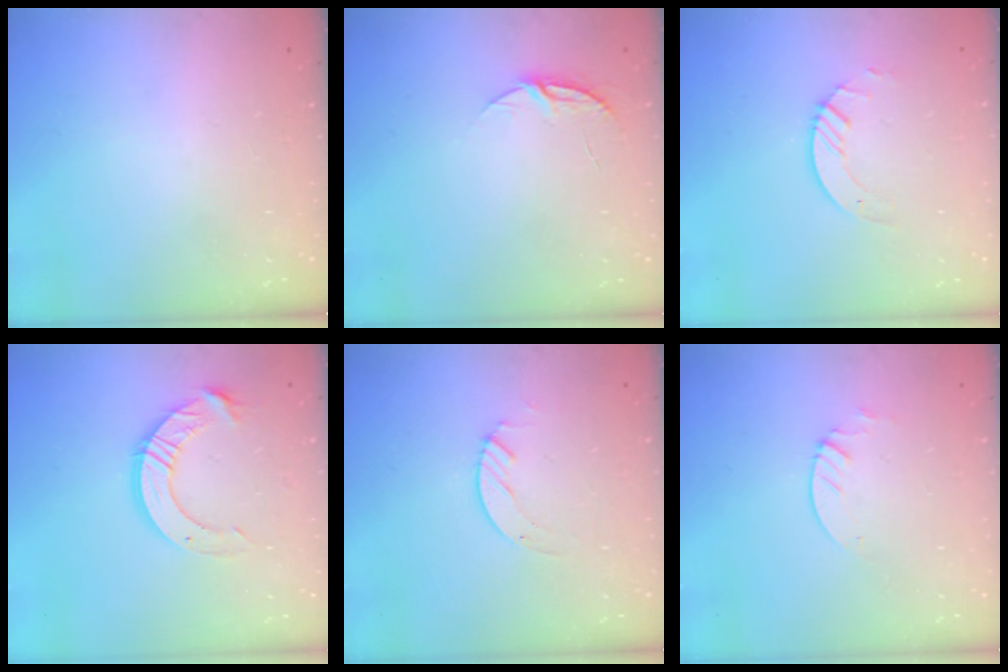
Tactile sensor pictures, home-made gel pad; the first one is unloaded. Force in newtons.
{"total": 5.6, "press": 5.5, "slide": 0.6}
{"total": 3.8, "press": 3.8, "slide": 0.3}
{"total": 10.1, "press": 10.1, "slide": 0.9}
{"total": 2.1, "press": 2.1, "slide": 0.2}
{"total": 2.1, "press": 2.1, "slide": 0.2}